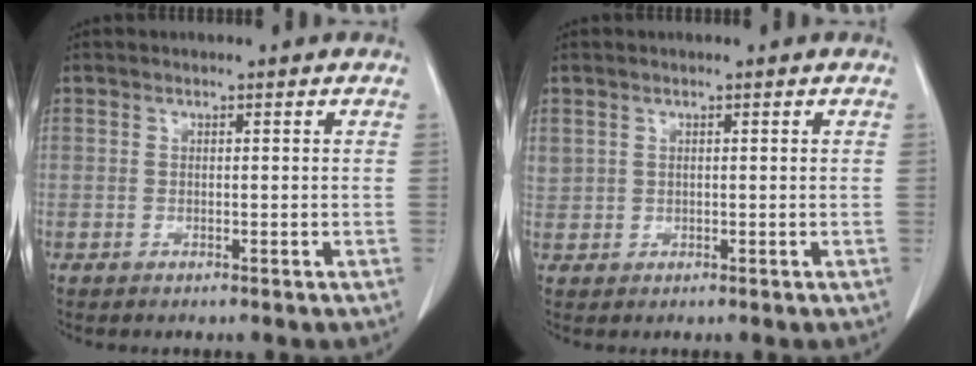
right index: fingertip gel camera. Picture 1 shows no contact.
{"total": 1.7, "force": [1.0, 1.4, 0.4], "torque": [-0.008, 0.012, 0.024]}